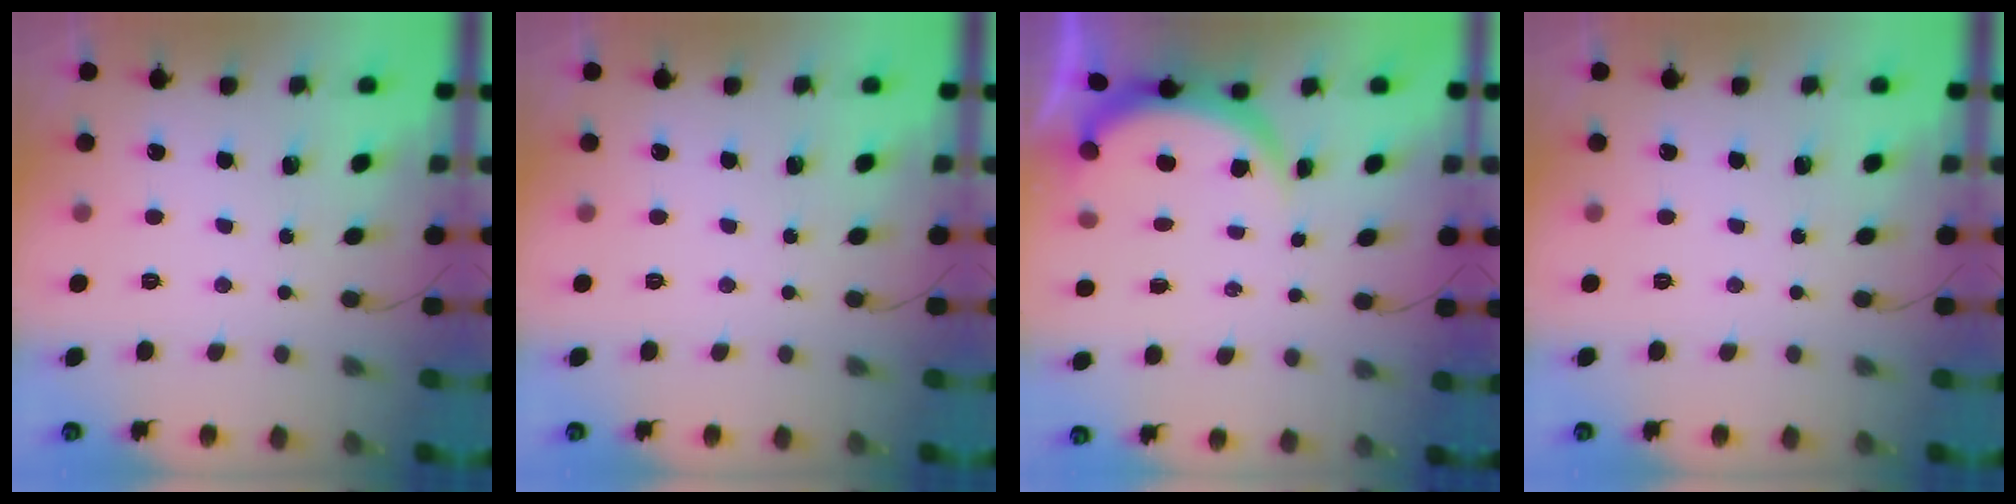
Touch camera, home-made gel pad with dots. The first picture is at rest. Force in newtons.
{"total": 0.0}
{"total": 3.7, "press": 3.7, "slide": 0.1}
{"total": 0.0}